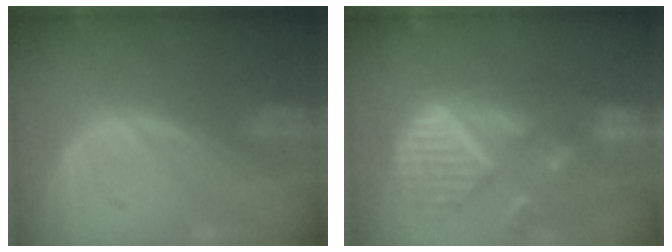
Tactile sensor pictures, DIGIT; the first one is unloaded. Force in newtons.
{"total": 12.6, "press": 10.7, "slide": 6.8}